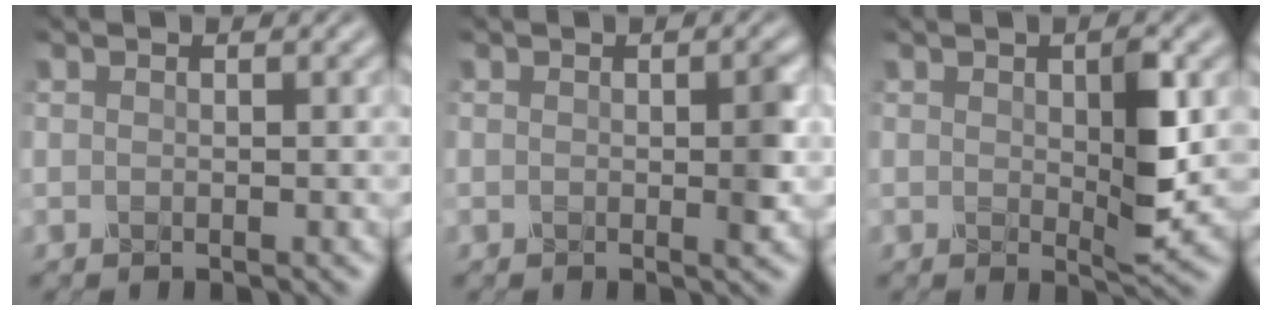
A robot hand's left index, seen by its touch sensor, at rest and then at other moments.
{"total": 1.6, "force": [-0.1, 0.5, 1.6], "torque": [-0.017, -0.004, -0.001]}
{"total": 4.1, "force": [0.4, 1.1, 3.9], "torque": [-0.058, -0.006, 0.011]}